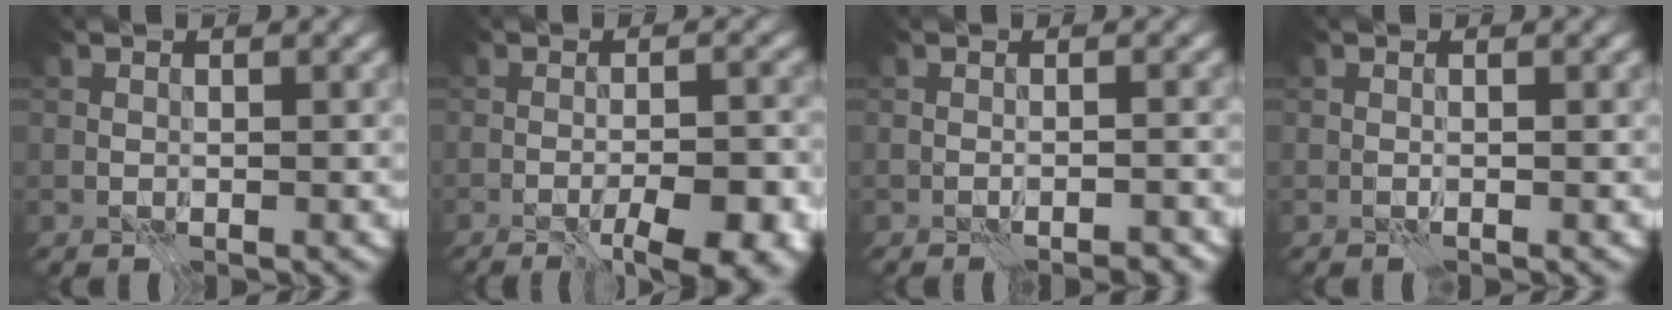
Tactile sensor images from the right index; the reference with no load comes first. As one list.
[{"total": 6.8, "force": [-3.7, 1.2, 5.6], "torque": [-0.078, -0.003, -0.048]}, {"total": 1.3, "force": [-1.2, -0.1, 0.6], "torque": [-0.006, -0.002, -0.017]}, {"total": 0.0}]